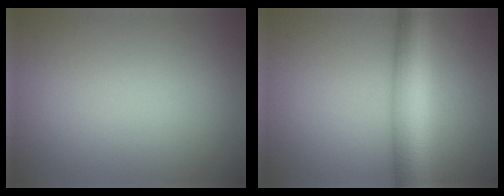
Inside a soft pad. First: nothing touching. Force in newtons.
{"total": 6.6, "press": 6.6, "slide": 0.1}